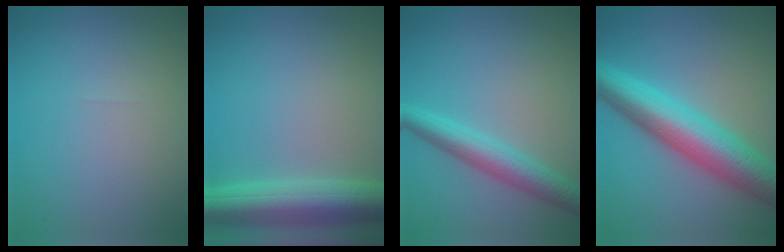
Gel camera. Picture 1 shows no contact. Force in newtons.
{"total": 7.3, "press": 7.3, "slide": 0.2}
{"total": 5.0, "press": 5.0, "slide": 0.3}
{"total": 9.2, "press": 9.2, "slide": 0.0}